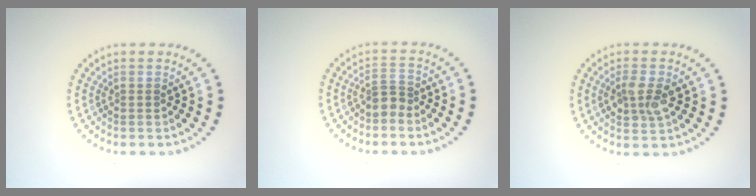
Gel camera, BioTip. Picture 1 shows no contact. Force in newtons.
{"total": 2.0, "press": 1.6, "slide": 1.2}
{"total": 2.6, "press": 2.6, "slide": 0.3}